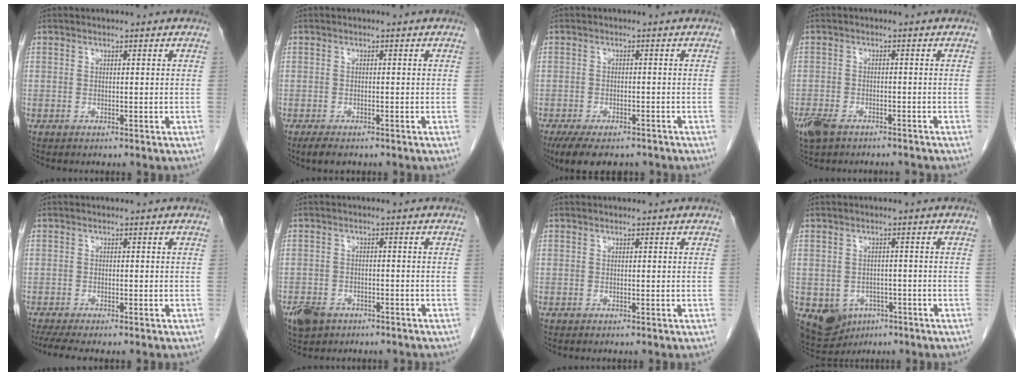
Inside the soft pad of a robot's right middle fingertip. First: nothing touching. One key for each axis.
{"total": 2.5, "fx": -1.8, "fy": 1.0, "fz": 1.4, "tx": -0.029, "ty": -0.005, "tz": -0.026}
{"total": 9.4, "fx": -7.3, "fy": 3.6, "fz": 4.7, "tx": -0.071, "ty": -0.008, "tz": -0.105}
{"total": 6.8, "fx": -5.3, "fy": 2.7, "fz": 3.2, "tx": -0.062, "ty": -0.006, "tz": -0.082}
{"total": 4.9, "fx": -4.0, "fy": 0.4, "fz": 2.8, "tx": -0.044, "ty": -0.012, "tz": -0.066}
{"total": 5.7, "fx": -3.9, "fy": 3.6, "fz": 2.0, "tx": -0.038, "ty": 0.002, "tz": -0.055}
{"total": 0.0}
{"total": 8.0, "fx": -3.9, "fy": 6.4, "fz": 2.7, "tx": -0.056, "ty": 0.007, "tz": -0.047}